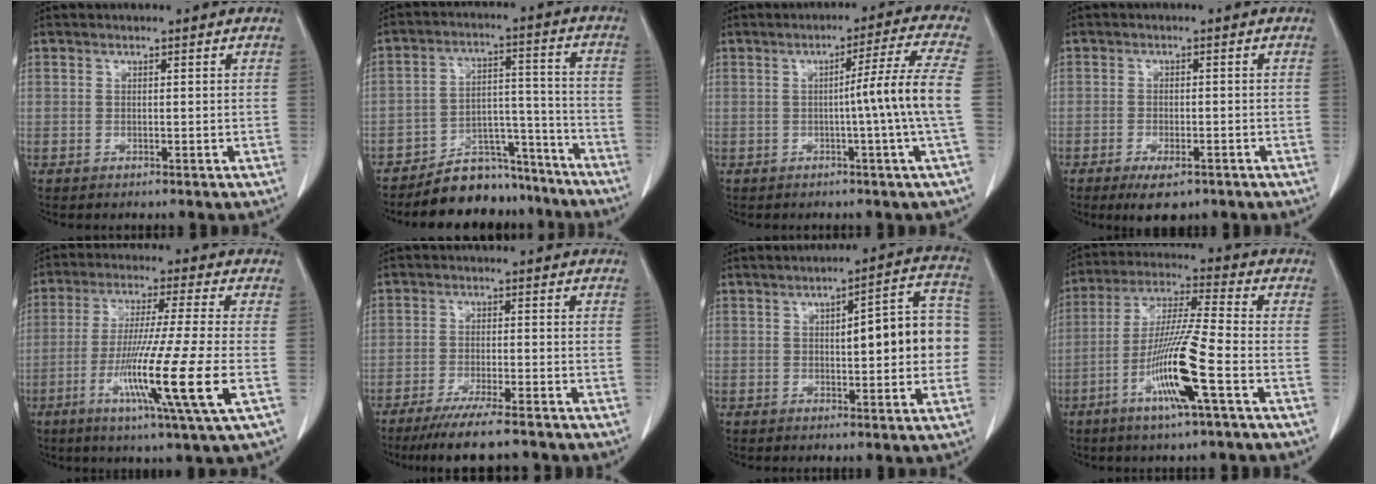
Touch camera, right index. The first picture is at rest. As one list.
[{"total": 10.8, "force": [-9.7, 4.4, 1.8], "torque": [-0.004, 0.063, -0.156]}, {"total": 8.7, "force": [-0.9, -2.5, 8.3], "torque": [-0.113, 0.002, -0.012]}, {"total": 4.8, "force": [-3.1, 1.6, 3.2], "torque": [-0.052, -0.006, -0.045]}, {"total": 15.0, "force": [-4.5, -1.9, 14.2], "torque": [-0.271, -0.033, -0.085]}, {"total": 9.7, "force": [-8.1, 0.4, 5.2], "torque": [-0.078, -0.024, -0.129]}, {"total": 11.9, "force": [0.2, 3.0, 11.5], "torque": [-0.140, 0.036, 0.003]}, {"total": 12.9, "force": [-5.1, -0.3, 11.9], "torque": [-0.236, -0.011, -0.099]}]